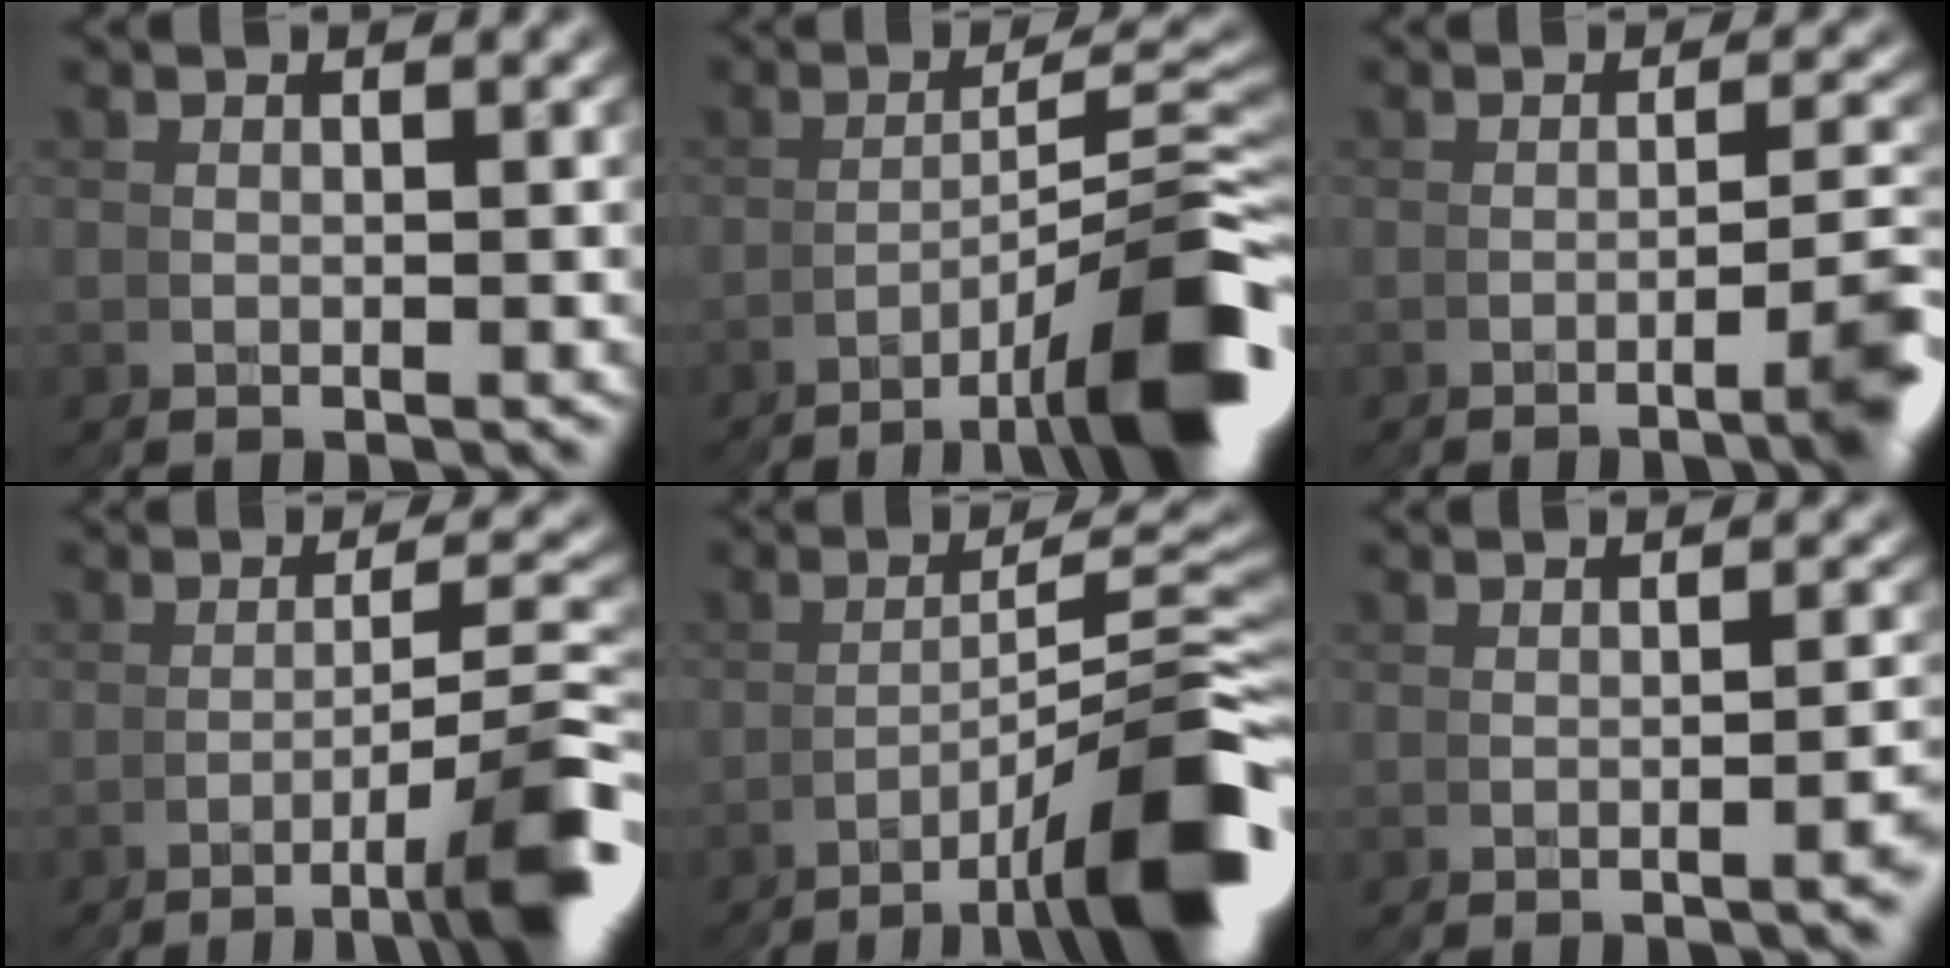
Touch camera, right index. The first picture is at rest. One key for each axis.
{"total": 8.1, "fx": -4.6, "fy": -0.4, "fz": 6.6, "tx": -0.076, "ty": 0.023, "tz": -0.072}
{"total": 3.0, "fx": -1.5, "fy": -1.5, "fz": 2.1, "tx": -0.015, "ty": 0.020, "tz": -0.033}
{"total": 5.8, "fx": -3.4, "fy": -1.7, "fz": 4.3, "tx": -0.052, "ty": 0.016, "tz": -0.059}
{"total": 8.8, "fx": -4.8, "fy": 0.1, "fz": 7.3, "tx": -0.083, "ty": 0.024, "tz": -0.074}
{"total": 1.5, "fx": -1.1, "fy": -0.3, "fz": 1.0, "tx": -0.017, "ty": 0.005, "tz": -0.015}